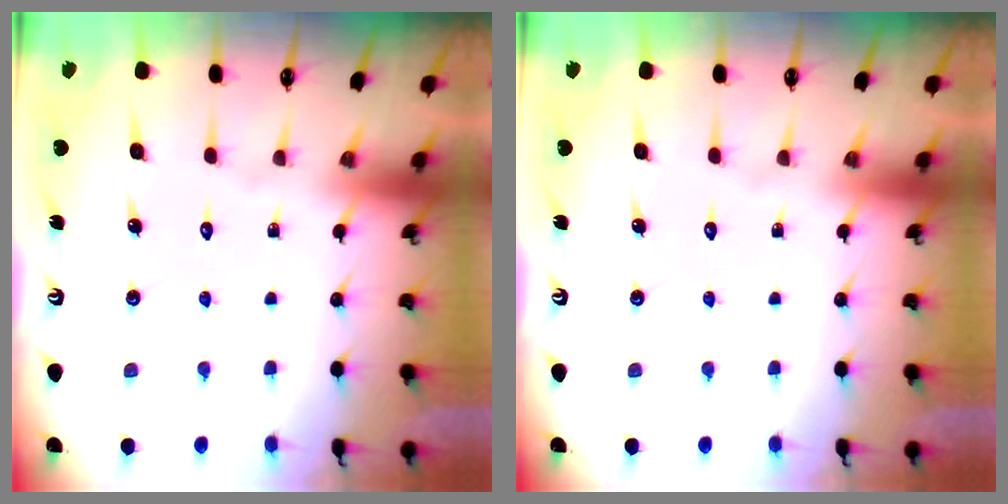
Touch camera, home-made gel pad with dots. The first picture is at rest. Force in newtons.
{"total": 0.0}